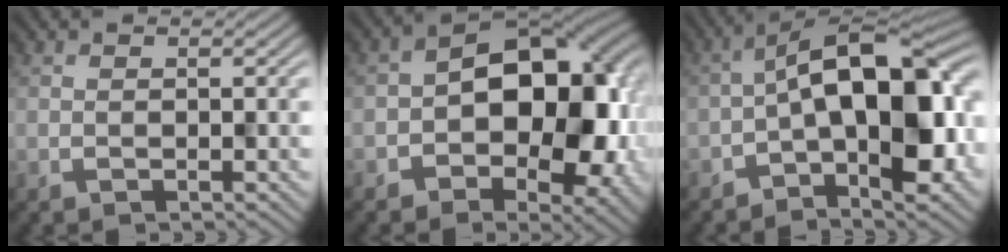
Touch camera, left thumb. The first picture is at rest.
{"total": 14.6, "force": [-1.1, 9.5, 11.1], "torque": [-0.127, 0.002, -0.023]}
{"total": 14.1, "force": [-1.9, 6.3, 12.5], "torque": [-0.175, 0.028, -0.041]}